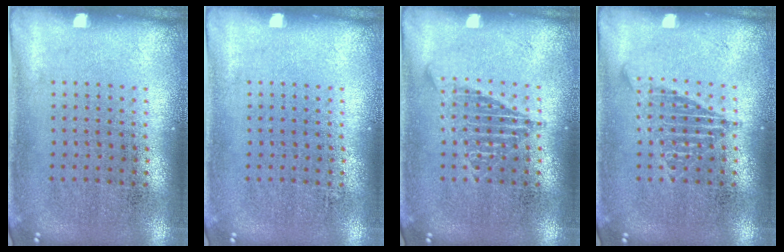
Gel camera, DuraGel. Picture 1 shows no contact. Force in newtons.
{"total": 0.0}
{"total": 1.7, "press": 1.7, "slide": 0.2}
{"total": 1.7, "press": 1.7, "slide": 0.2}